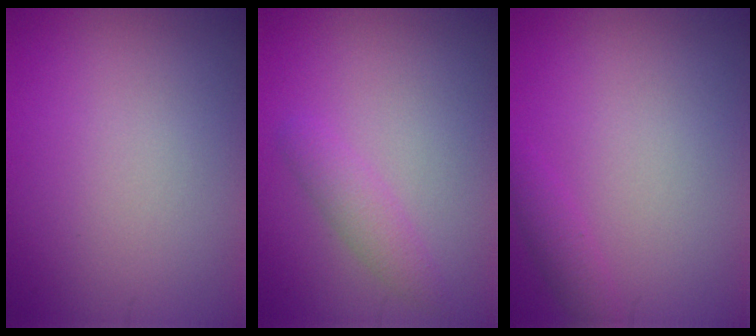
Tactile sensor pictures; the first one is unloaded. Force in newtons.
{"total": 1.9, "press": 1.9, "slide": 0.1}
{"total": 1.3, "press": 1.3, "slide": 0.1}